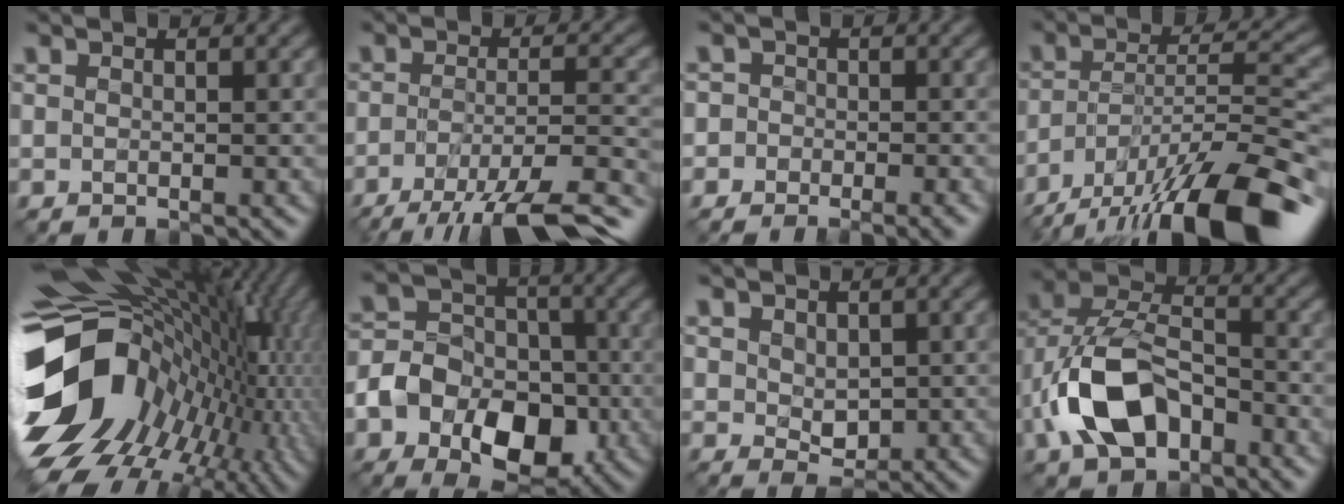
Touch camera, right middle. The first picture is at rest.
{"total": 10.9, "force": [-7.4, 2.6, 7.5], "torque": [-0.127, -0.005, -0.118]}
{"total": 4.0, "force": [-2.5, 2.8, 1.5], "torque": [0.013, 0.009, -0.050]}
{"total": 15.1, "force": [-11.0, 4.2, 9.5], "torque": [-0.185, -0.003, -0.179]}
{"total": 19.0, "force": [-2.5, 13.4, 13.2], "torque": [-0.266, -0.017, -0.034]}
{"total": 11.7, "force": [-4.7, 8.6, 6.3], "torque": [-0.100, -0.018, -0.106]}
{"total": 2.2, "force": [0.4, 1.6, 1.5], "torque": [-0.027, -0.006, 0.013]}
{"total": 9.0, "force": [-3.3, 5.4, 6.4], "torque": [-0.139, 0.010, -0.069]}